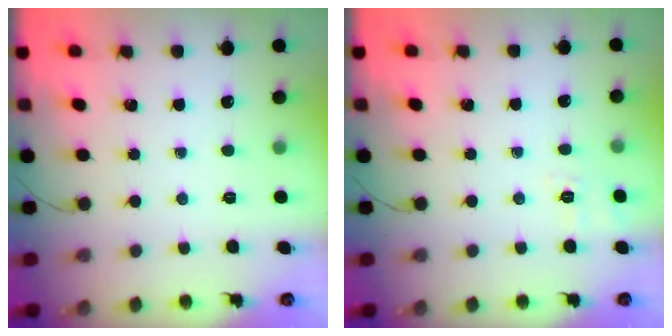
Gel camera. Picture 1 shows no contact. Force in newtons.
{"total": 2.4, "press": 1.1, "slide": 2.1}